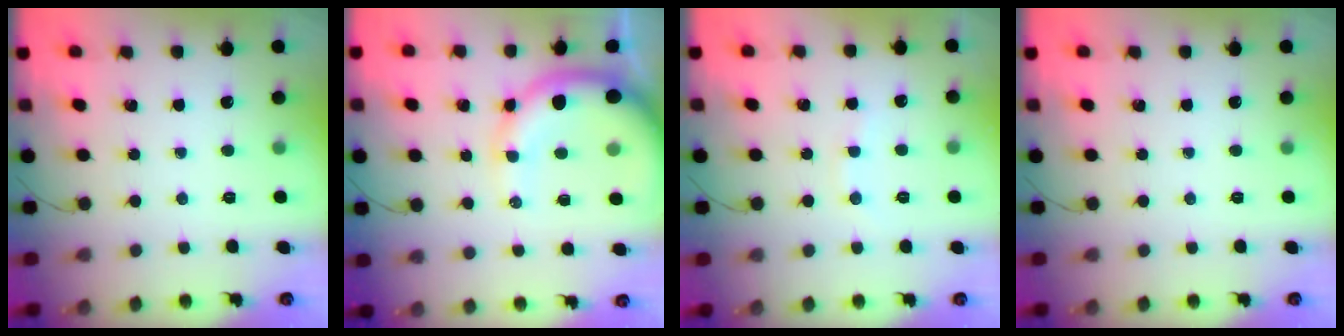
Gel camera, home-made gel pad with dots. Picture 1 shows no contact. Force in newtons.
{"total": 13.3, "press": 13.0, "slide": 2.7}
{"total": 6.0, "press": 5.9, "slide": 1.3}
{"total": 0.0}